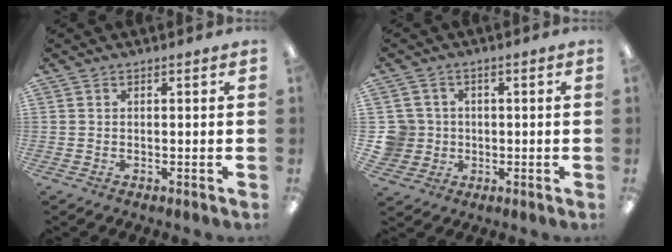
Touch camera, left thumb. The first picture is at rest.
{"total": 6.5, "force": [0.0, 6.5, 0.9], "torque": [-0.039, 0.012, 0.005]}